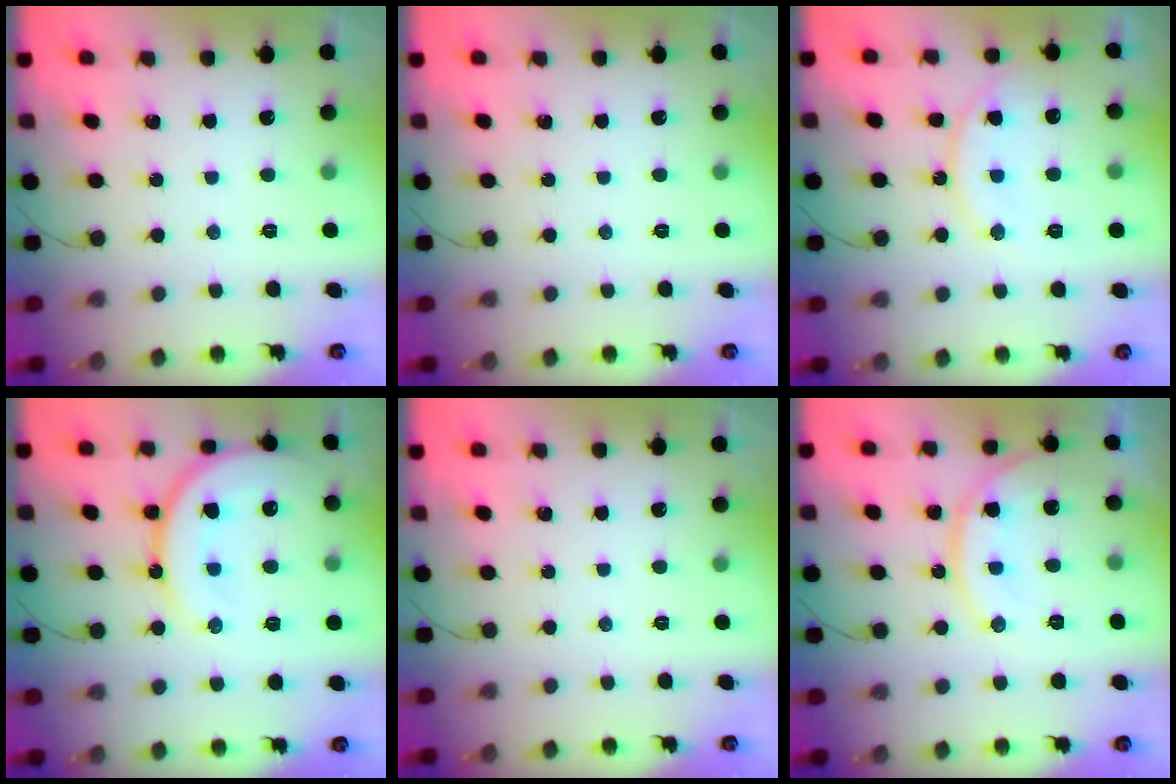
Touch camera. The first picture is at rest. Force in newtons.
{"total": 0.0}
{"total": 13.1, "press": 13.1, "slide": 1.1}
{"total": 16.6, "press": 16.5, "slide": 1.6}
{"total": 0.0}
{"total": 14.6, "press": 14.6, "slide": 1.0}